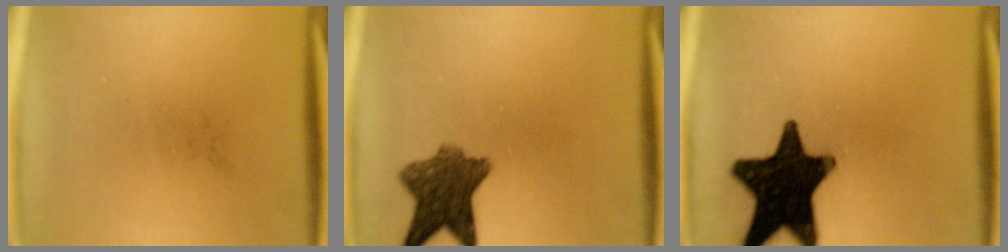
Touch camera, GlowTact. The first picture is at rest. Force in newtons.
{"total": 8.6}
{"total": 19.4}